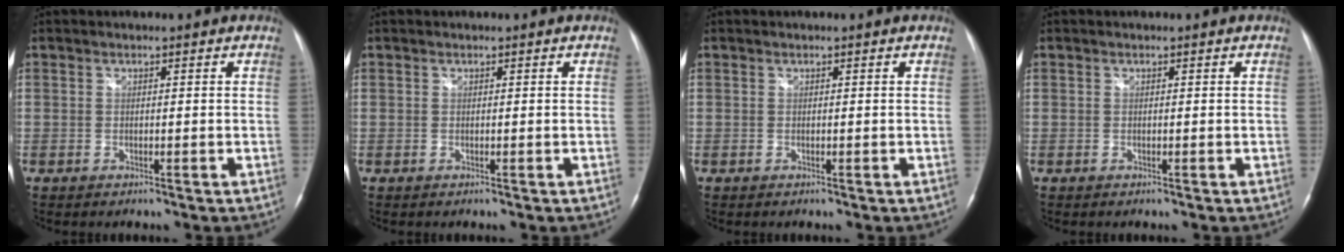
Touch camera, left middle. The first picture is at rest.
{"total": 0.0}
{"total": 0.0}
{"total": 0.0}